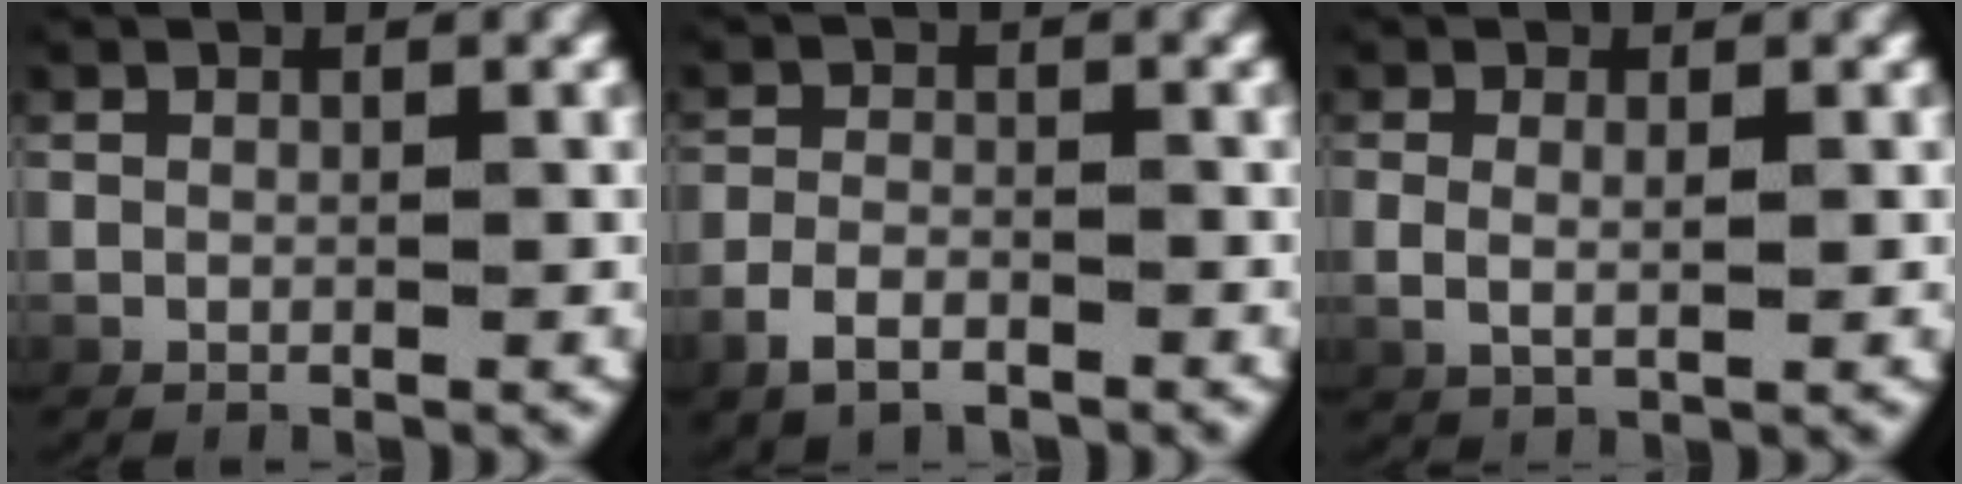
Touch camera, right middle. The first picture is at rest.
{"total": 2.3, "force": [-1.9, 0.9, 1.1], "torque": [-0.025, -0.003, -0.028]}
{"total": 1.6, "force": [0.4, 0.4, 1.5], "torque": [-0.044, -0.014, 0.022]}